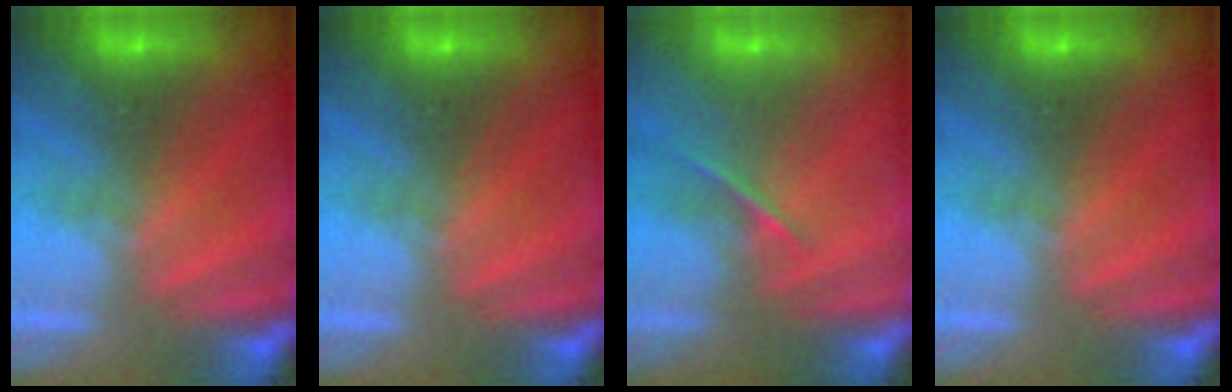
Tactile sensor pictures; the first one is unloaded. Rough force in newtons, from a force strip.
{"total": 0.0}
{"total": 1.4}
{"total": 0.0}